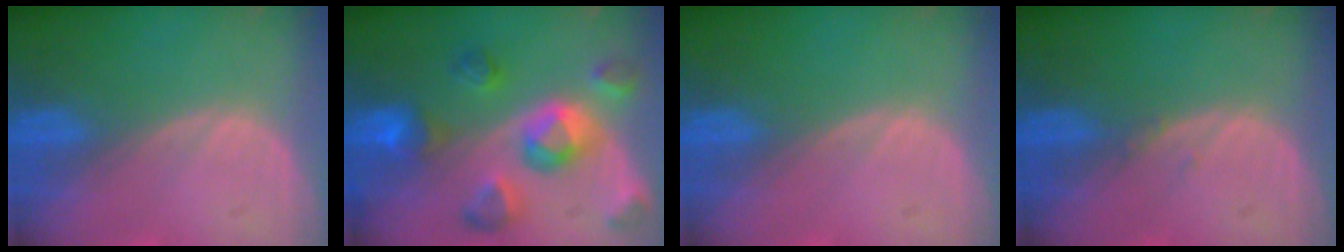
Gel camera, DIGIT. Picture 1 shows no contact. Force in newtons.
{"total": 9.7, "press": 8.7, "slide": 4.3}
{"total": 0.0}
{"total": 0.6, "press": 0.5, "slide": 0.1}